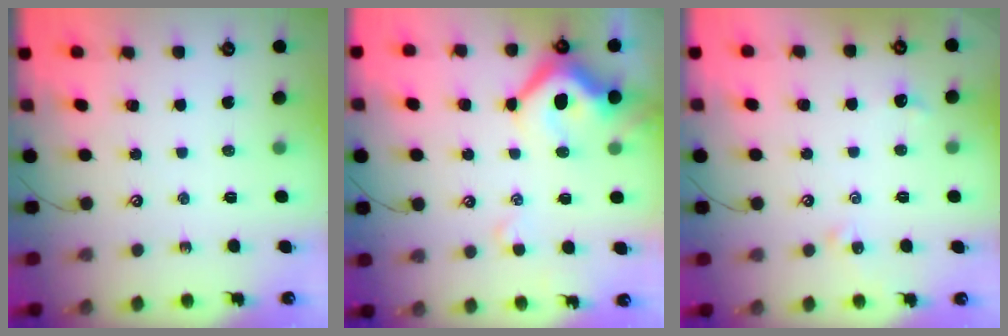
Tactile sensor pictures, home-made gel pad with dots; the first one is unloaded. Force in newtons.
{"total": 10.6, "press": 10.5, "slide": 1.6}
{"total": 2.0, "press": 1.9, "slide": 0.5}